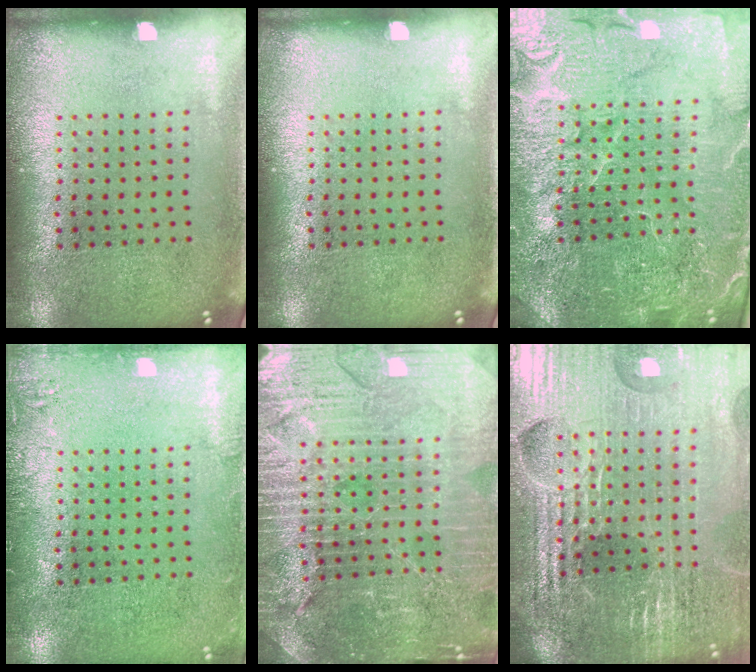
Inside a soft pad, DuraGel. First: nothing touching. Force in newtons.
{"total": 0.0}
{"total": 5.0, "press": 4.7, "slide": 1.7}
{"total": 1.5, "press": 1.4, "slide": 0.3}
{"total": 4.9, "press": 4.6, "slide": 1.7}
{"total": 5.0, "press": 4.7, "slide": 1.7}